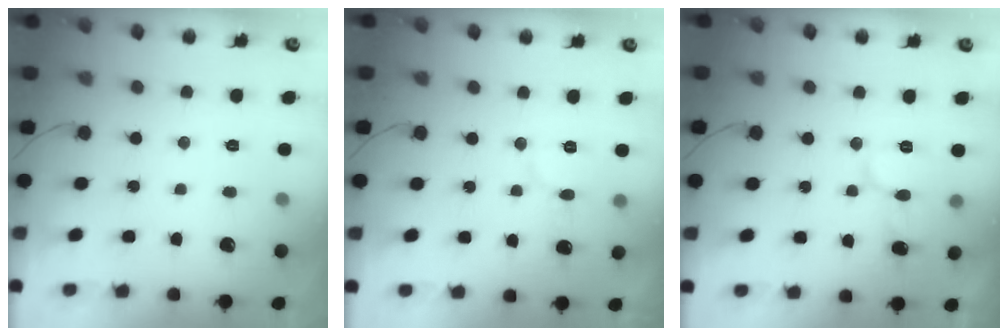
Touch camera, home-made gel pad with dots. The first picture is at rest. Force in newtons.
{"total": 7.2, "press": 7.2, "slide": 0.5}
{"total": 8.8, "press": 8.7, "slide": 1.0}